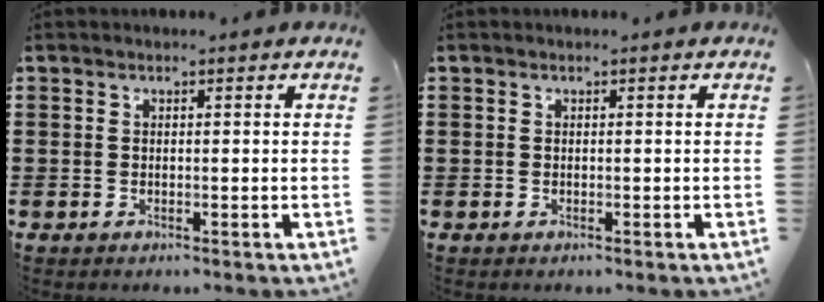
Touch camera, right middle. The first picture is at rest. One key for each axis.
{"total": 0.0}